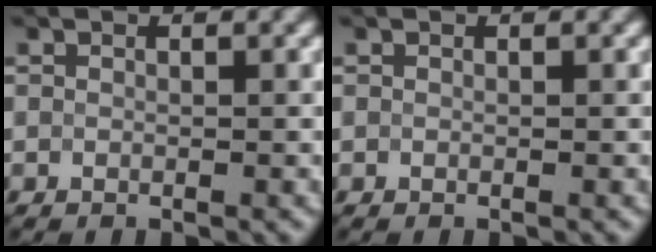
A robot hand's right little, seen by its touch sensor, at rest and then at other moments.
{"total": 0.0}